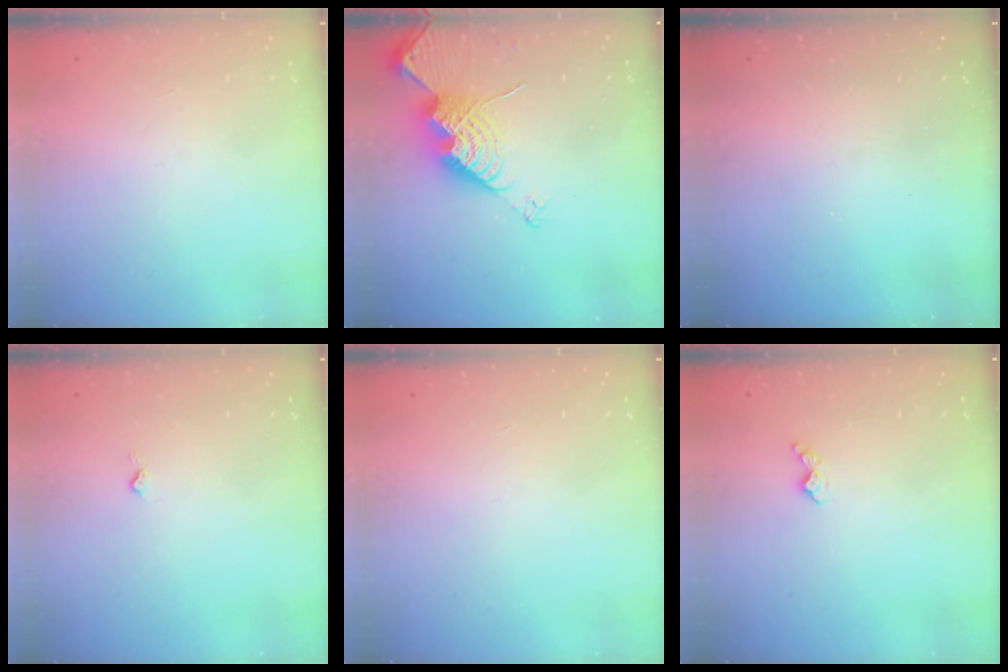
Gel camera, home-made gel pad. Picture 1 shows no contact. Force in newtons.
{"total": 14.1, "press": 14.0, "slide": 1.0}
{"total": 0.0}
{"total": 2.7, "press": 2.7, "slide": 0.4}
{"total": 0.0}
{"total": 4.4, "press": 4.4, "slide": 0.6}